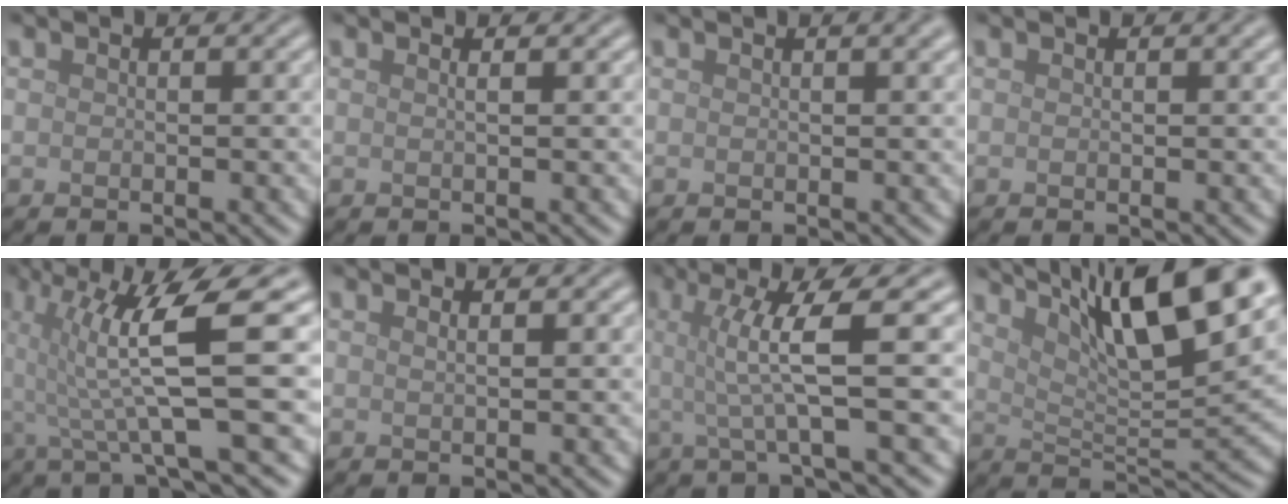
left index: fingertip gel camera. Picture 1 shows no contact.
{"total": 1.0, "force": [0.4, 0.4, 0.8], "torque": [-0.006, -0.001, -0.004]}
{"total": 2.5, "force": [1.2, 0.8, 2.0], "torque": [-0.016, 0.003, 0.012]}
{"total": 0.9, "force": [0.5, 0.2, 0.7], "torque": [-0.009, 0.005, 0.008]}
{"total": 7.9, "force": [0.9, 1.1, 7.8], "torque": [-0.136, 0.004, 0.013]}
{"total": 1.1, "force": [0.6, 0.4, 0.8], "torque": [-0.005, 0.000, 0.000]}
{"total": 5.7, "force": [0.8, 0.7, 5.6], "torque": [-0.100, 0.005, 0.013]}
{"total": 12.8, "force": [7.6, 3.3, 9.9], "torque": [-0.141, 0.015, 0.120]}